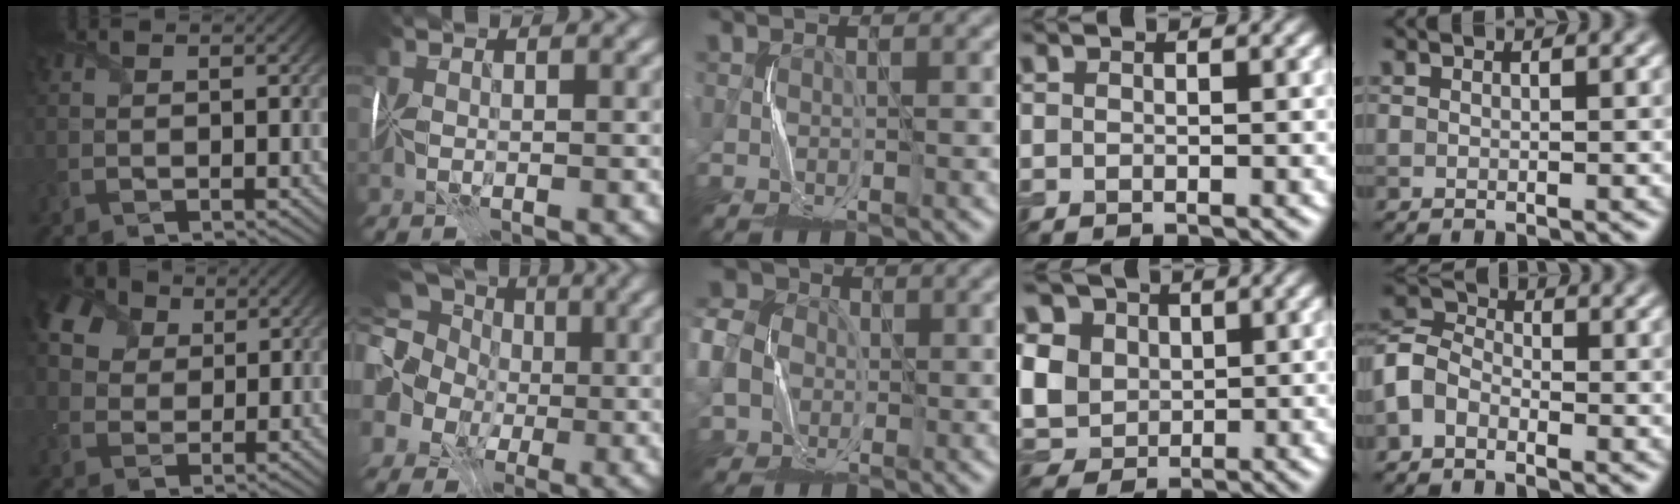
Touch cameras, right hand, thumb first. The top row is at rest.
{"thumb": {"total": 9.0, "force": [4.2, 6.6, 4.4], "torque": [-0.138, 0.030, 0.065]}, "index": {"total": 11.5, "force": [1.2, 10.3, 4.9], "torque": [-0.128, 0.011, -0.022]}, "middle": {"total": 6.7, "force": [-0.8, 5.9, 3.1], "torque": [-0.073, 0.009, -0.033]}, "ring": {"total": 12.6, "force": [3.6, 10.5, 6.0], "torque": [-0.160, 0.018, 0.051]}, "little": {"total": 3.5, "force": [-1.8, 2.3, 1.9], "torque": [-0.041, 0.011, -0.052]}}